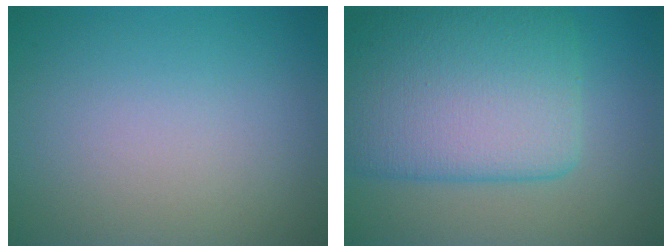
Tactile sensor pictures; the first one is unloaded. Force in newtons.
{"total": 9.5, "press": 9.5, "slide": 0.3}